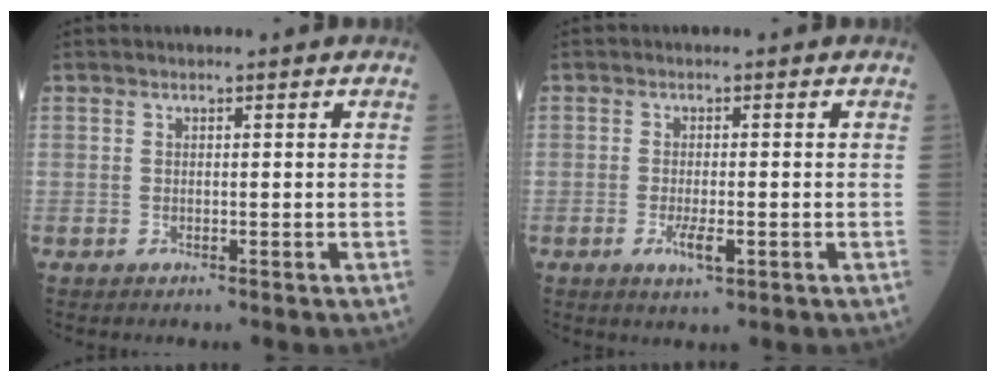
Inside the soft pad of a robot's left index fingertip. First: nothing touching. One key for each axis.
{"total": 3.1, "fx": -1.1, "fy": 0.8, "fz": 2.7, "tx": -0.053, "ty": -0.003, "tz": -0.011}